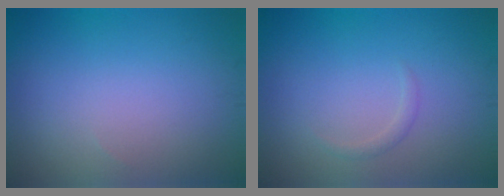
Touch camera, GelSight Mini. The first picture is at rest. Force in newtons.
{"total": 0.8, "press": 0.8, "slide": 0.0}